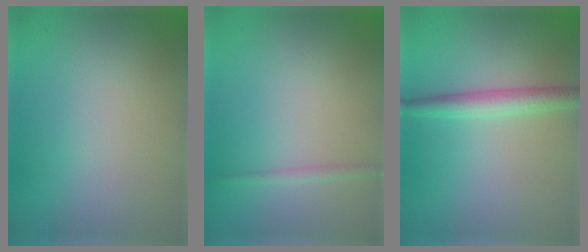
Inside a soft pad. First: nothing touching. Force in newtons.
{"total": 1.1, "press": 1.1, "slide": 0.1}
{"total": 2.6, "press": 2.6, "slide": 0.0}